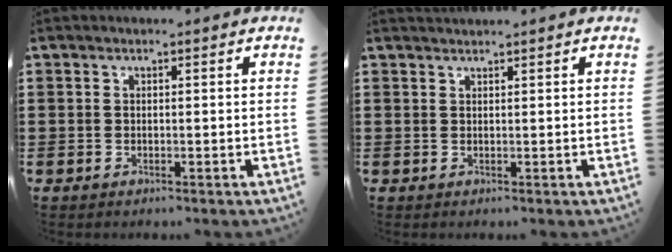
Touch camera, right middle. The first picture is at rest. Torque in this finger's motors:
{"motor_torque": [0.19, 0.01, -0.04, 0.01]}